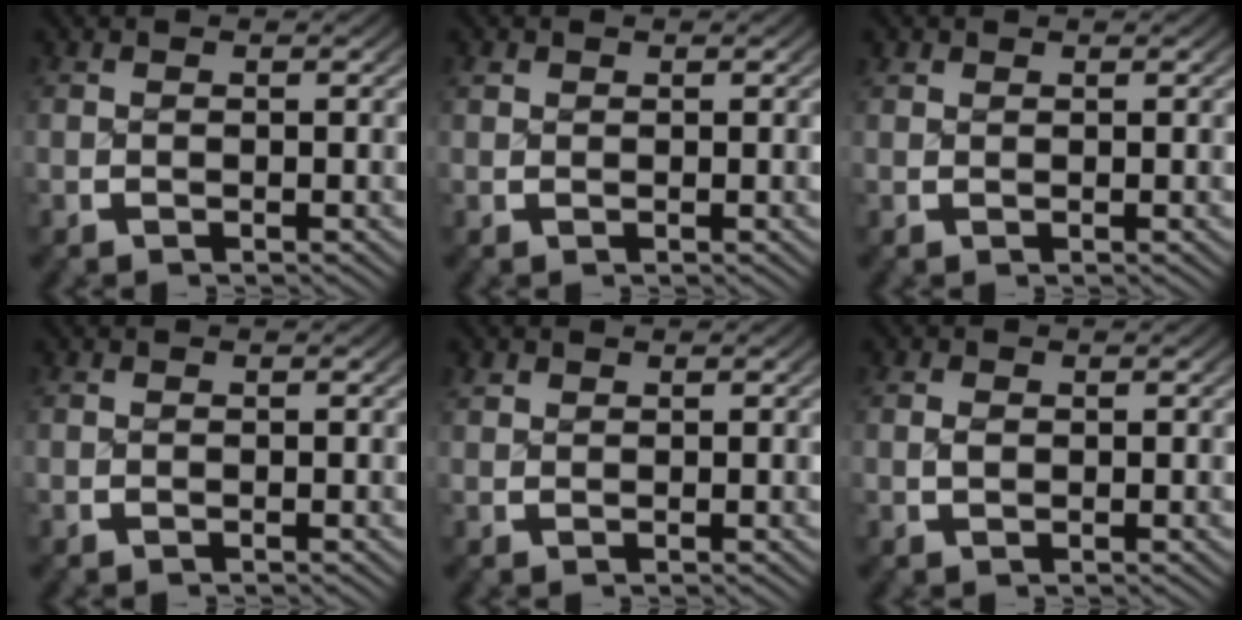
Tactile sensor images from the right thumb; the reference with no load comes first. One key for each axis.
{"total": 0.6, "fx": 0.5, "fy": 0.4, "fz": 0.1, "tx": 0.002, "ty": -0.001, "tz": 0.012}
{"total": 0.6, "fx": 0.6, "fy": 0.2, "fz": 0.0, "tx": 0.003, "ty": -0.002, "tz": 0.015}
{"total": 0.0}
{"total": 0.9, "fx": 0.8, "fy": 0.4, "fz": 0.1, "tx": 0.001, "ty": 0.001, "tz": 0.019}
{"total": 0.8, "fx": 0.1, "fy": 0.7, "fz": 0.5, "tx": -0.012, "ty": -0.008, "tz": 0.007}